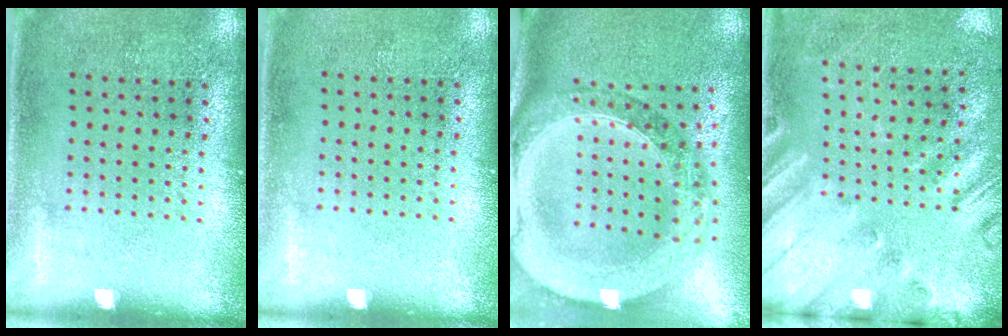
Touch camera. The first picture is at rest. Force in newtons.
{"total": 0.0}
{"total": 2.3, "press": 2.1, "slide": 1.0}
{"total": 2.6, "press": 1.9, "slide": 1.7}